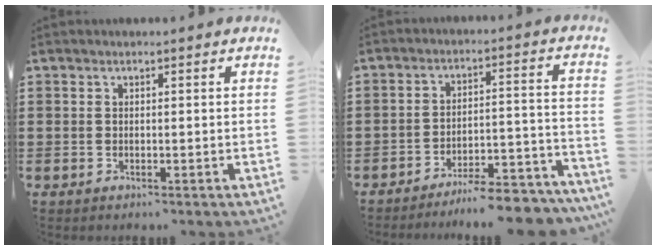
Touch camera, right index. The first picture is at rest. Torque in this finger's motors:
{"motor_torque": [0.09, 0.03, -0.15, -0.21]}